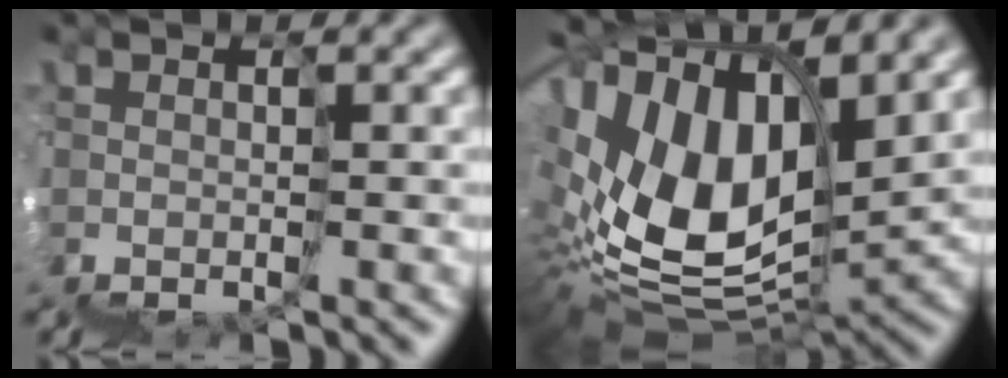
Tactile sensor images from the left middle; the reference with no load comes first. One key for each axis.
{"total": 10.8, "fx": 4.4, "fy": 4.9, "fz": 8.6, "tx": -0.171, "ty": 0.037, "tz": 0.070}